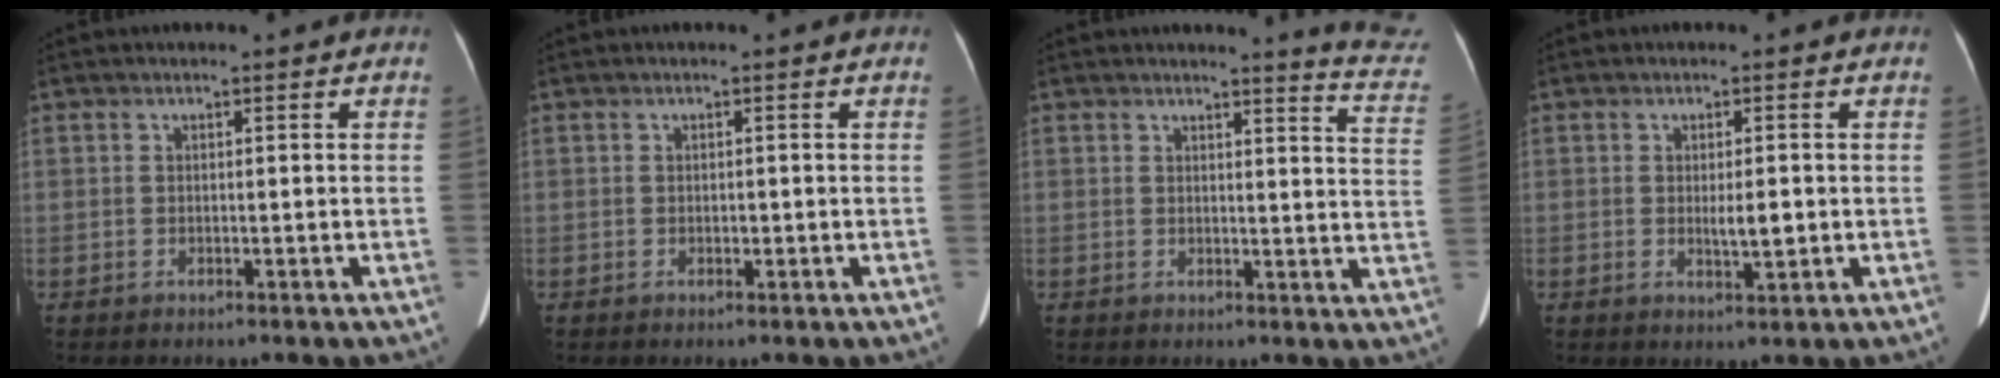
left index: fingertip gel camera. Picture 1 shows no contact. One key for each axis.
{"total": 0.5, "fx": -0.1, "fy": 0.3, "fz": 0.4, "tx": -0.007, "ty": 0.000, "tz": -0.001}
{"total": 9.5, "fx": 9.5, "fy": -0.7, "fz": 1.0, "tx": -0.001, "ty": -0.098, "tz": 0.074}
{"total": 2.8, "fx": -0.1, "fy": 0.7, "fz": 2.7, "tx": -0.047, "ty": -0.004, "tz": 0.001}